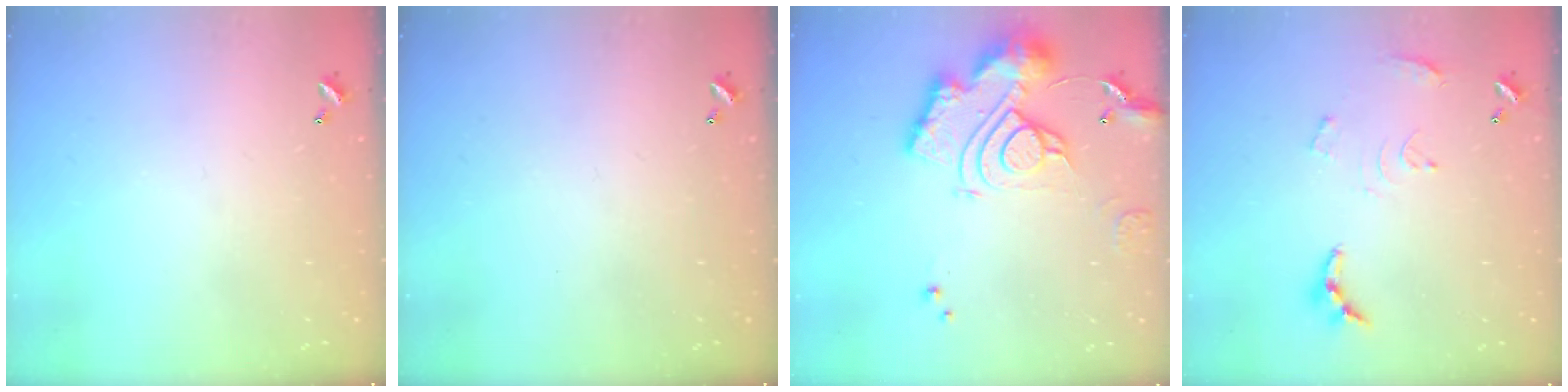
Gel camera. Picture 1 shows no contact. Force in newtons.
{"total": 0.0}
{"total": 17.7, "press": 17.6, "slide": 2.1}
{"total": 9.8, "press": 9.8, "slide": 0.7}